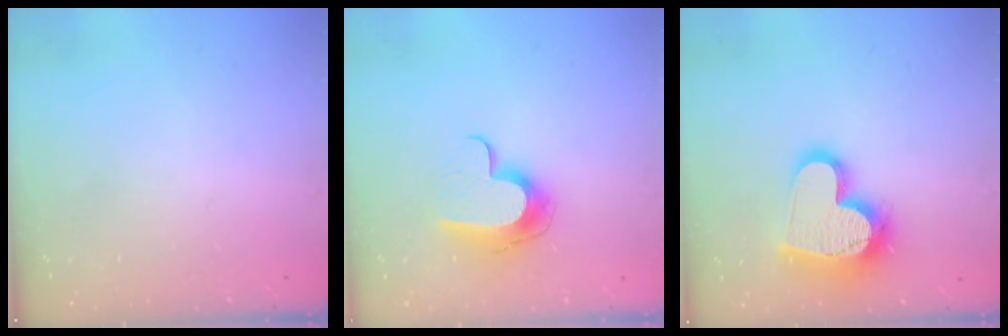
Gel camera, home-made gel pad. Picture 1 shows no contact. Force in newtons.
{"total": 11.5, "press": 11.5, "slide": 0.7}
{"total": 17.9, "press": 17.8, "slide": 1.7}